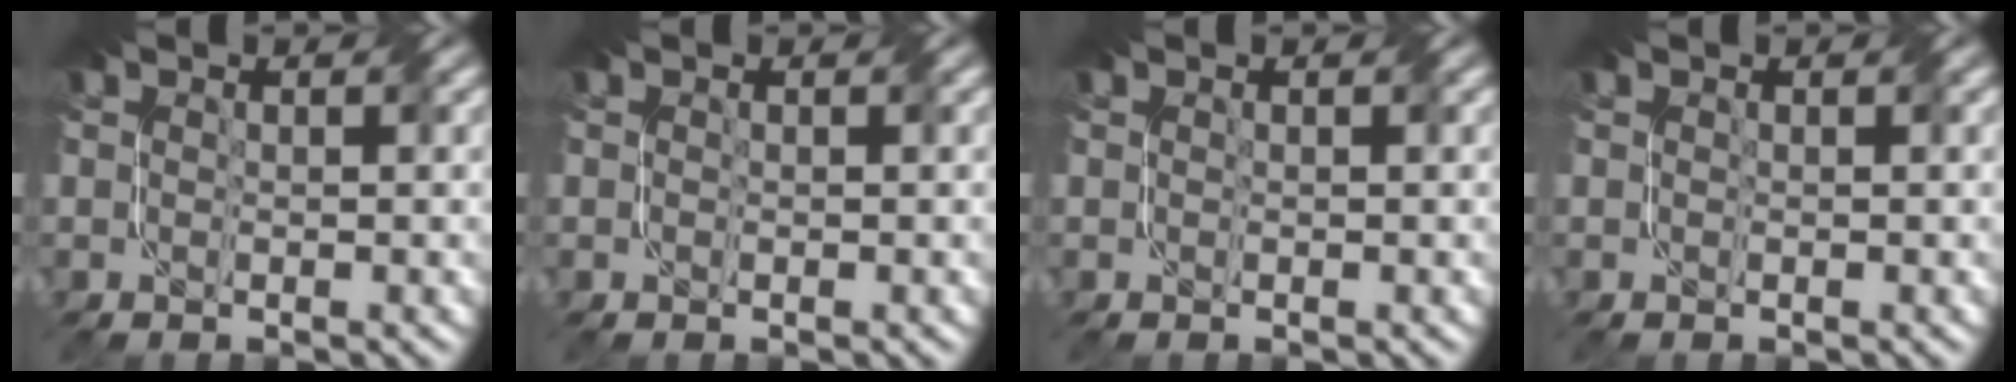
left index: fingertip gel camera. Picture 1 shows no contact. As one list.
[{"total": 0.0}, {"total": 0.0}, {"total": 0.0}]